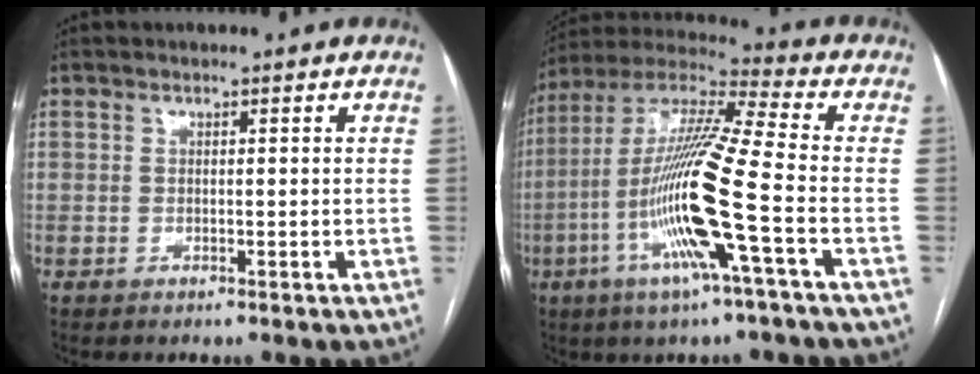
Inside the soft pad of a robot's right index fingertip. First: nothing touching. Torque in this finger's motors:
{"motor_torque": [2.14, 0.00, 1.05, 0.21]}